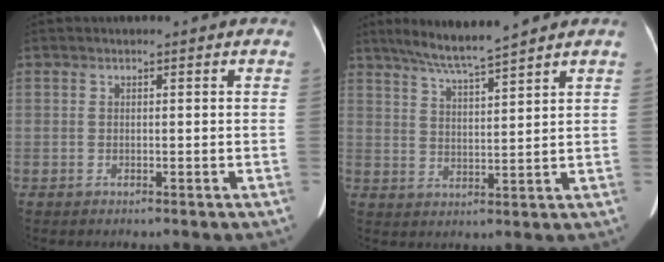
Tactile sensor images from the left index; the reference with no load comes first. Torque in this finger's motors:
{"motor_torque": [0.25, -1.42, 0.01, 0.07]}